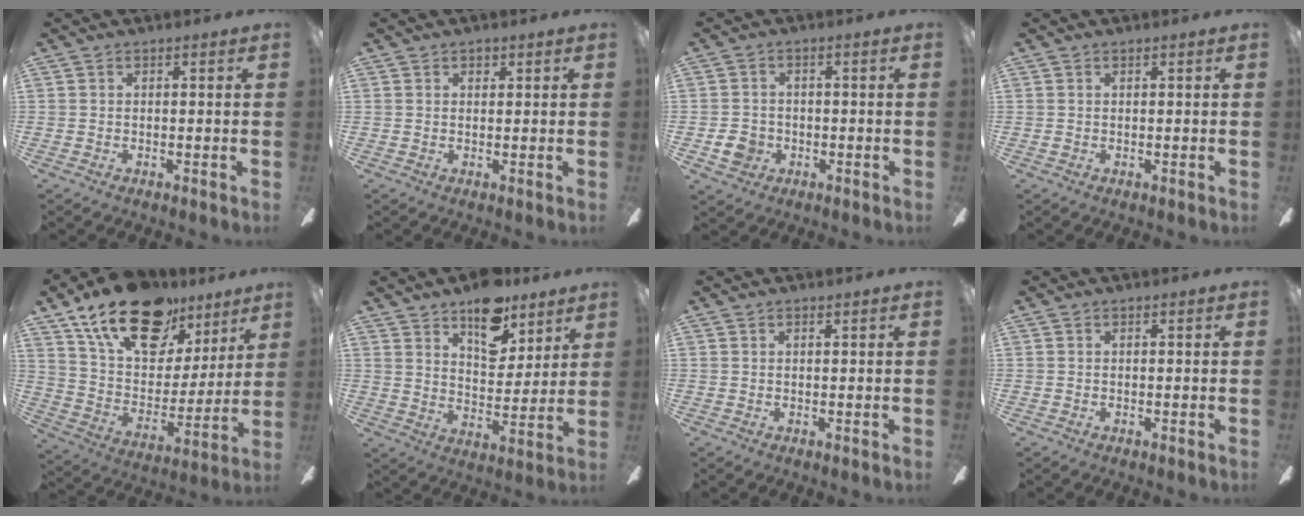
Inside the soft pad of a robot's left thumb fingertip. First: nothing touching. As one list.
[{"total": 1.3, "force": [0.8, 0.9, 0.5], "torque": [-0.001, -0.001, 0.013]}, {"total": 4.6, "force": [-1.5, 4.0, 1.7], "torque": [-0.035, 0.004, -0.028]}, {"total": 0.0}, {"total": 22.1, "force": [14.5, 11.6, 11.9], "torque": [-0.195, -0.078, 0.258]}, {"total": 13.3, "force": [9.6, 6.8, 6.2], "torque": [-0.081, -0.057, 0.173]}, {"total": 0.5, "force": [0.4, 0.1, 0.3], "torque": [0.001, -0.002, 0.005]}, {"total": 0.0}]